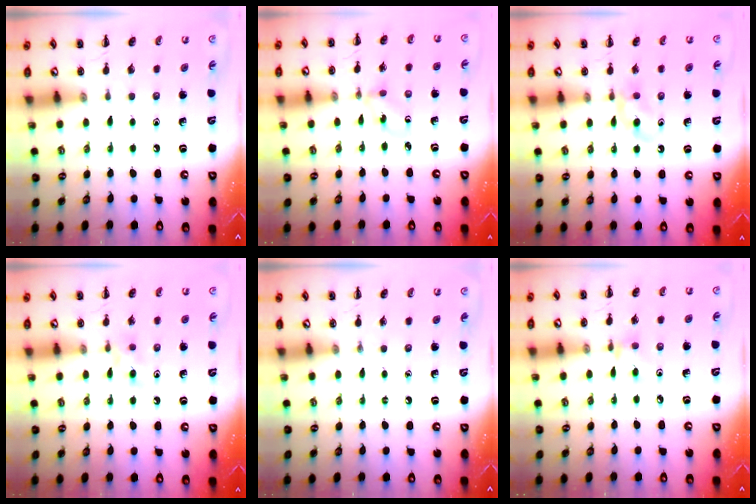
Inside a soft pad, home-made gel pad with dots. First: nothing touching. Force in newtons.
{"total": 1.7, "press": 1.6, "slide": 0.7}
{"total": 4.9, "press": 4.5, "slide": 1.9}
{"total": 4.4, "press": 3.9, "slide": 2.0}
{"total": 0.0}
{"total": 4.8, "press": 4.6, "slide": 1.2}